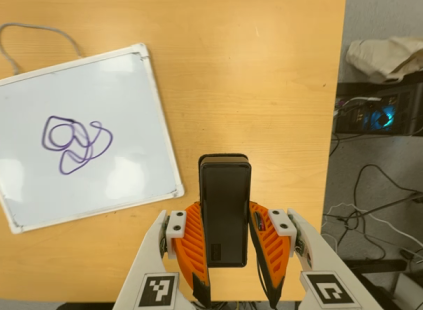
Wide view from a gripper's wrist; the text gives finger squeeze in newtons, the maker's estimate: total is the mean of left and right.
{"total": 4.7, "left": 3.3, "right": 6.1}